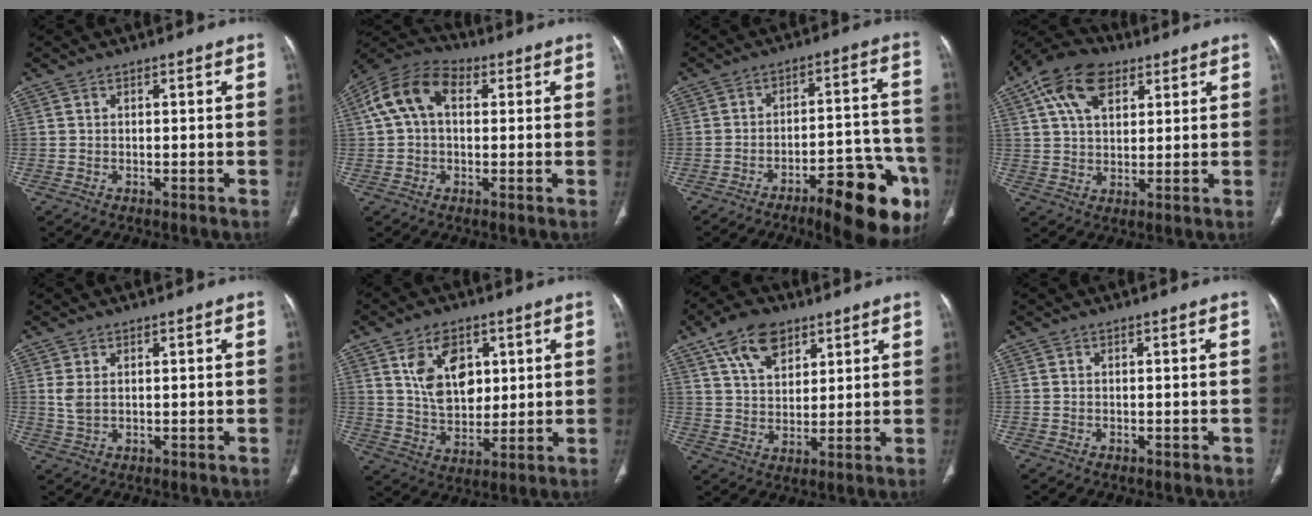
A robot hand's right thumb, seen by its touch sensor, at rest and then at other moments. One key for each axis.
{"total": 11.1, "fx": 2.4, "fy": 7.2, "fz": 8.0, "tx": -0.153, "ty": 0.035, "tz": 0.035}
{"total": 18.6, "fx": -10.2, "fy": 5.9, "fz": 14.4, "tx": -0.135, "ty": 0.070, "tz": -0.138}
{"total": 12.3, "fx": 5.8, "fy": 7.2, "fz": 8.1, "tx": -0.138, "ty": 0.001, "tz": 0.098}
{"total": 2.5, "fx": 0.7, "fy": 1.3, "fz": 2.0, "tx": -0.046, "ty": 0.001, "tz": 0.021}
{"total": 11.4, "fx": 4.0, "fy": 7.5, "fz": 7.6, "tx": -0.096, "ty": -0.020, "tz": 0.081}
{"total": 10.3, "fx": 6.1, "fy": 5.8, "fz": 5.9, "tx": -0.086, "ty": -0.021, "tz": 0.112}
{"total": 0.5, "fx": -0.4, "fy": 0.3, "fz": 0.2, "tx": -0.011, "ty": 0.001, "tz": -0.003}